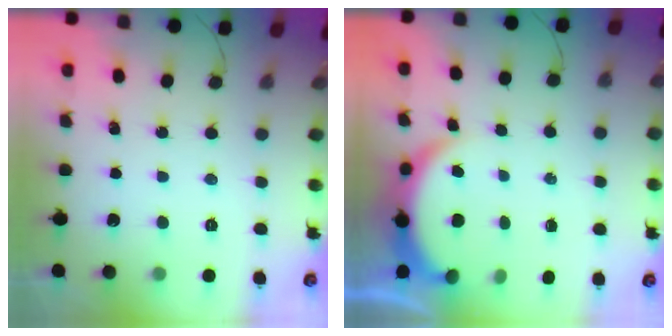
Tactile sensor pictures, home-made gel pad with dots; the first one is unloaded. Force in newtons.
{"total": 5.8, "press": 5.7, "slide": 0.5}